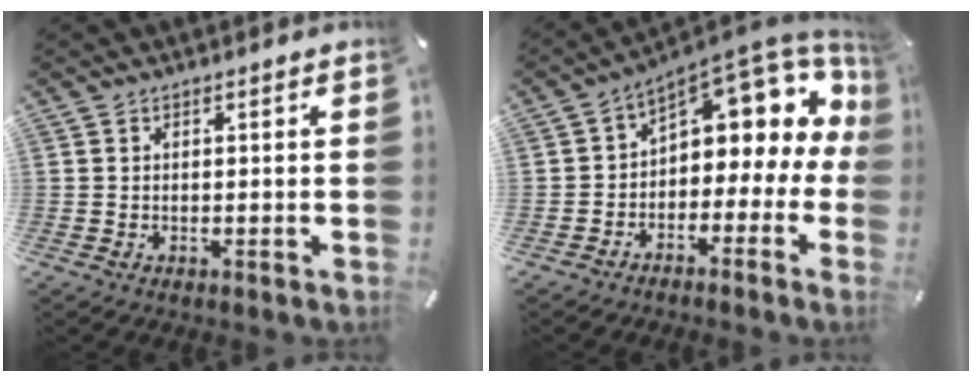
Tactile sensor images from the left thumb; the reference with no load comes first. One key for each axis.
{"total": 11.0, "fx": 6.1, "fy": 5.7, "fz": 7.2, "tx": -0.105, "ty": -0.057, "tz": 0.098}